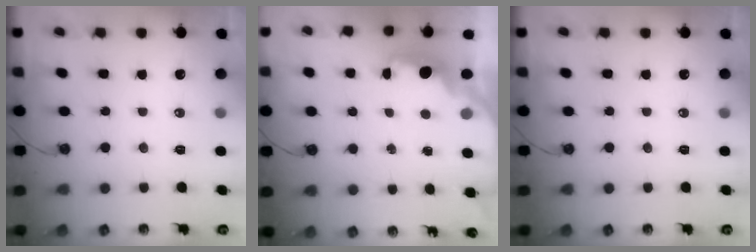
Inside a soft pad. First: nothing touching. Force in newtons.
{"total": 2.1, "press": 2.0, "slide": 0.5}
{"total": 0.0}